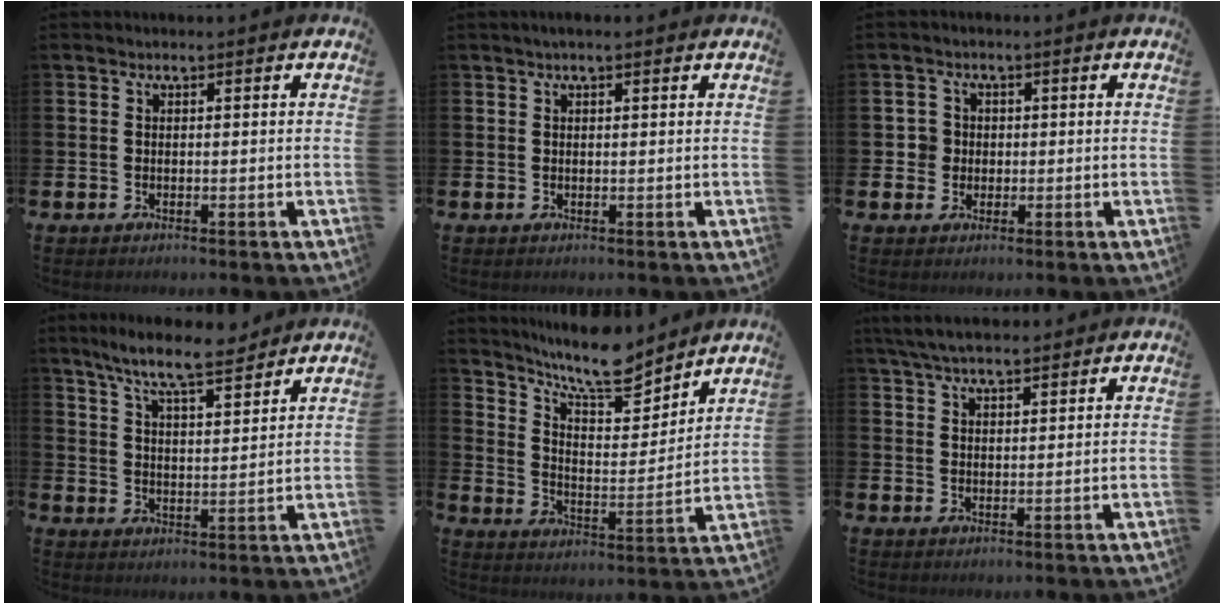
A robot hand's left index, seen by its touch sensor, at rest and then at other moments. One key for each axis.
{"total": 1.1, "fx": 0.8, "fy": 0.2, "fz": 0.7, "tx": -0.006, "ty": 0.000, "tz": 0.011}
{"total": 2.7, "fx": 0.2, "fy": 2.6, "fz": 0.4, "tx": -0.011, "ty": 0.007, "tz": -0.001}
{"total": 8.3, "fx": 7.5, "fy": 1.0, "fz": 3.4, "tx": -0.088, "ty": -0.033, "tz": 0.133}
{"total": 9.7, "fx": 9.0, "fy": 1.6, "fz": 3.3, "tx": -0.086, "ty": -0.059, "tz": 0.163}
{"total": 5.0, "fx": 4.5, "fy": 1.2, "fz": 1.8, "tx": -0.046, "ty": -0.008, "tz": 0.084}